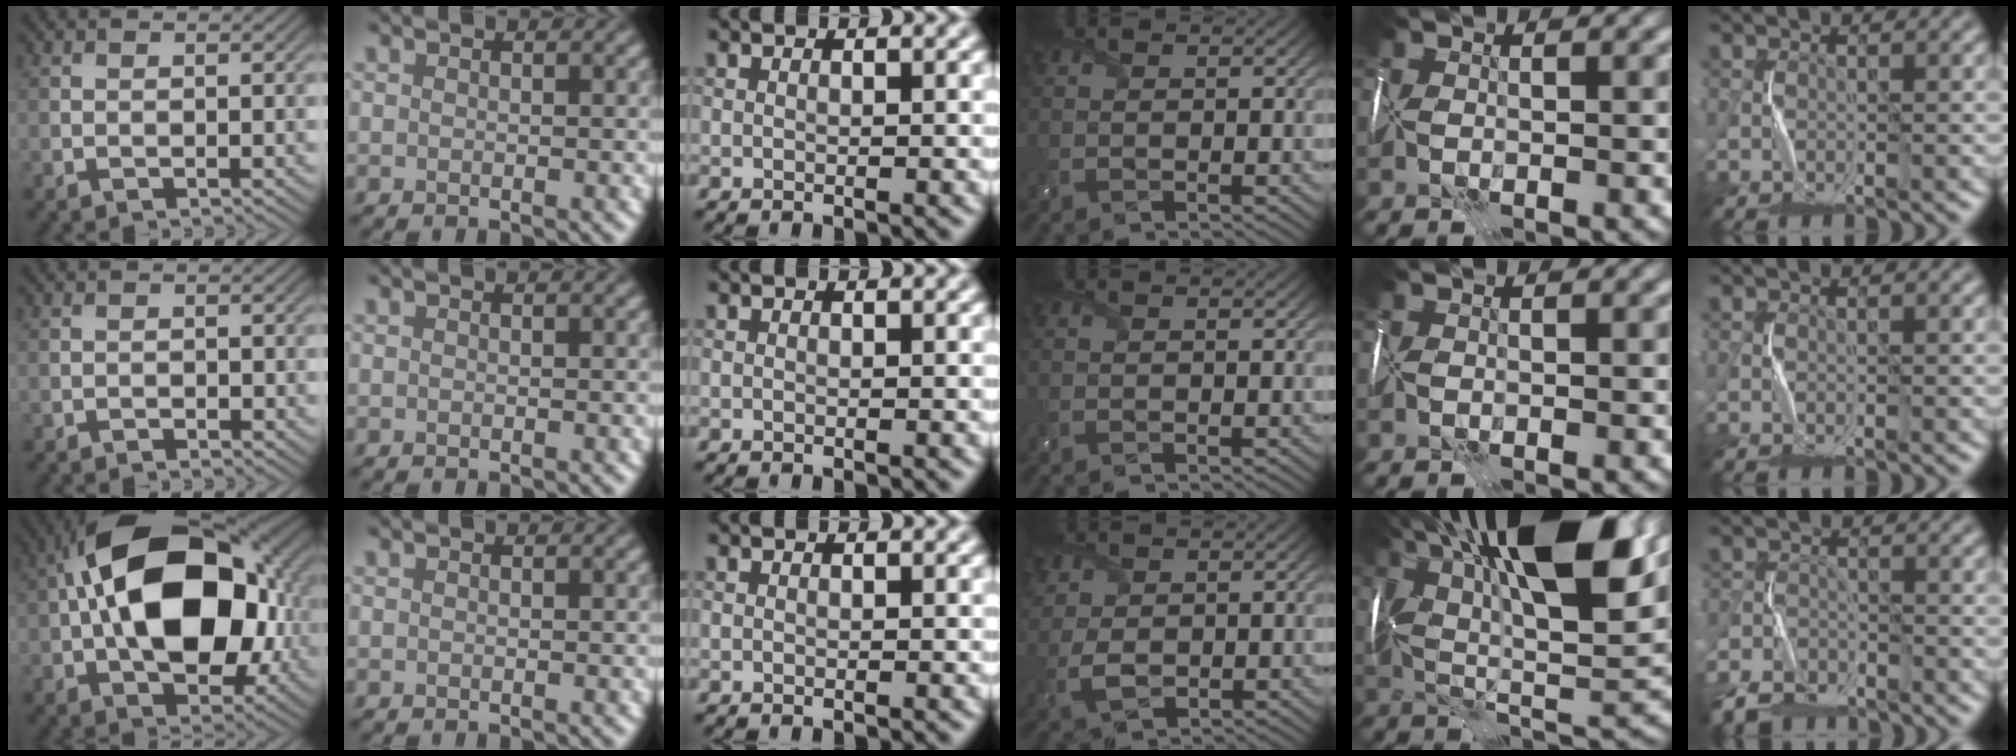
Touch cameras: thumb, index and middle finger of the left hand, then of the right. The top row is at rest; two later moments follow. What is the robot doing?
{"motion": "wrap", "object": "scarf"}